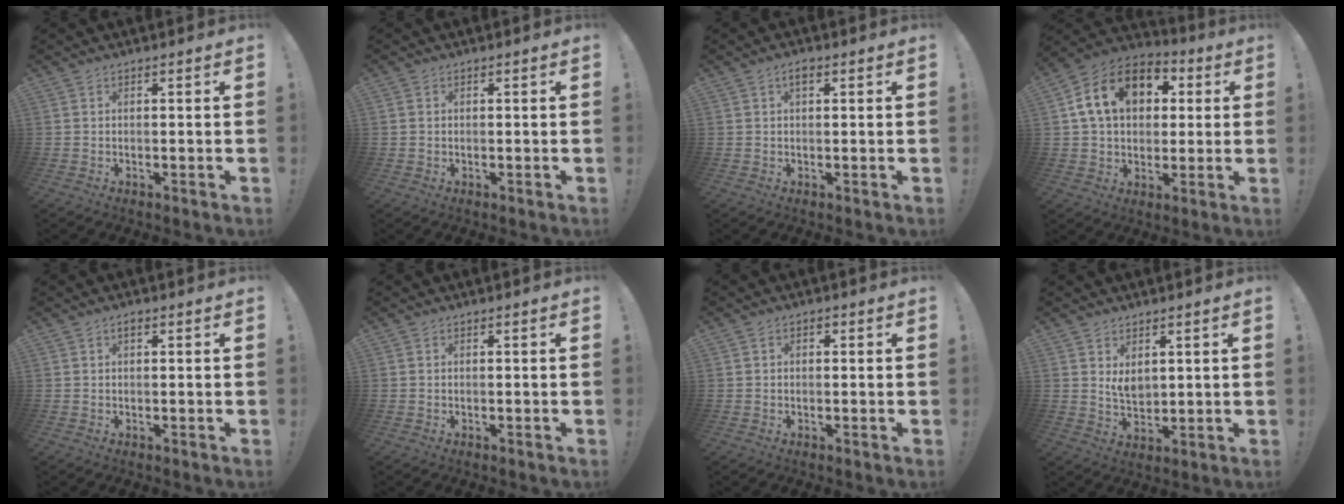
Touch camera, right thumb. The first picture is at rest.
{"total": 1.0, "force": [0.1, 0.9, 0.2], "torque": [-0.005, 0.005, 0.002]}
{"total": 2.0, "force": [0.9, 1.0, 1.6], "torque": [-0.027, 0.003, 0.014]}
{"total": 17.5, "force": [5.4, 12.8, 10.7], "torque": [-0.164, 0.005, 0.101]}
{"total": 0.9, "force": [0.5, 0.4, 0.7], "torque": [-0.008, 0.000, 0.006]}
{"total": 0.0}
{"total": 1.3, "force": [-0.2, 1.1, 0.6], "torque": [-0.005, 0.003, -0.006]}
{"total": 5.0, "force": [2.6, 3.0, 3.2], "torque": [-0.043, -0.015, 0.045]}